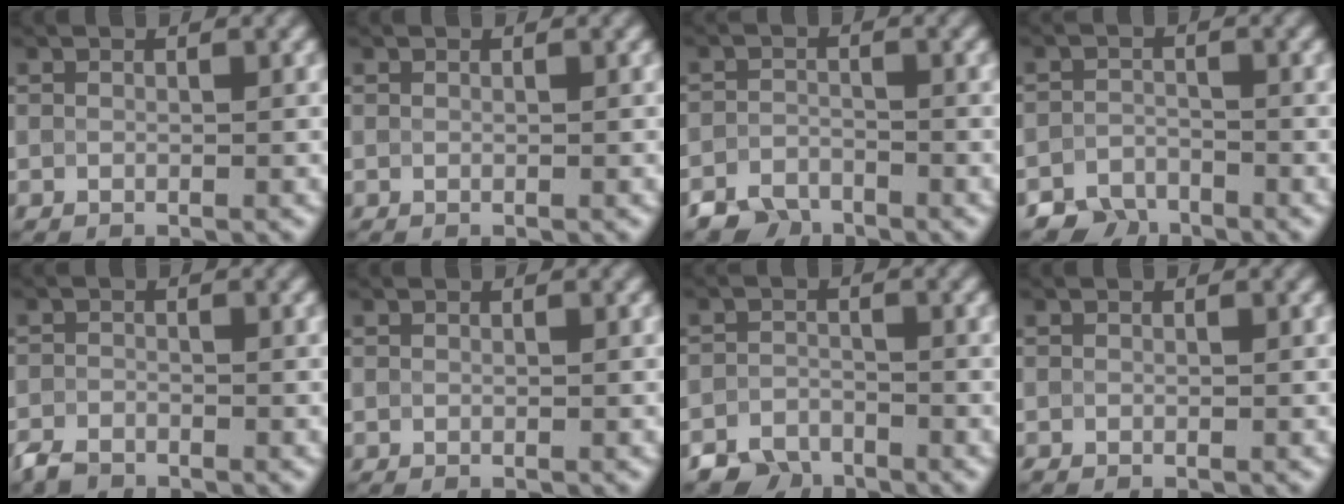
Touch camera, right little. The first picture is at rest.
{"total": 0.0}
{"total": 3.1, "force": [-2.7, 1.3, 0.3], "torque": [-0.001, -0.003, -0.056]}
{"total": 2.8, "force": [-2.5, 1.1, -0.1], "torque": [0.007, -0.001, -0.052]}
{"total": 2.0, "force": [-1.8, 0.7, 0.4], "torque": [-0.010, -0.006, -0.043]}
{"total": 0.0}
{"total": 3.0, "force": [-2.7, 1.3, 0.1], "torque": [0.002, -0.003, -0.055]}
{"total": 0.0}